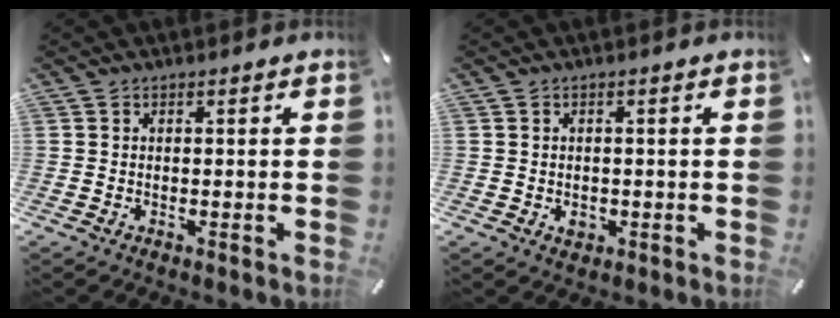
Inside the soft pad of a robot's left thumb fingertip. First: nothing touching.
{"total": 2.0, "force": [-0.6, 1.7, 1.0], "torque": [-0.018, 0.003, -0.010]}